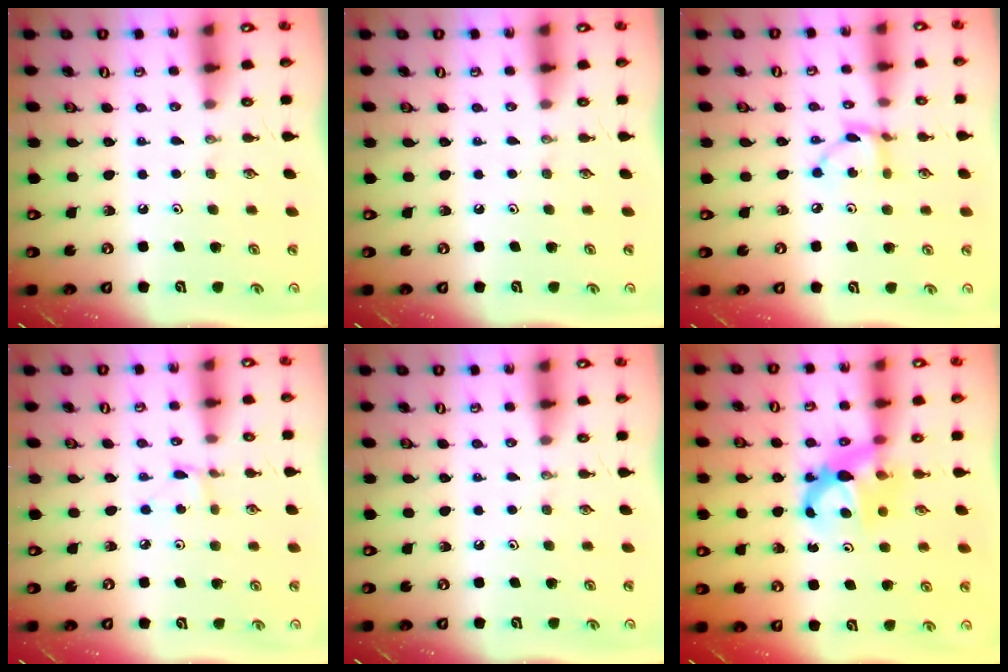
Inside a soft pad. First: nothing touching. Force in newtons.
{"total": 0.0}
{"total": 5.7, "press": 5.7, "slide": 0.2}
{"total": 2.2, "press": 2.2, "slide": 0.3}
{"total": 0.0}
{"total": 6.9, "press": 6.9, "slide": 0.4}